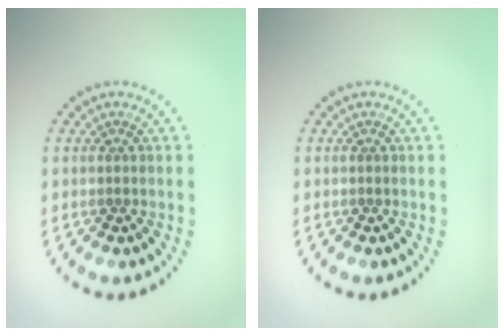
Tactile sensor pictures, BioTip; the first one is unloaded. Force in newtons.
{"total": 0.0}